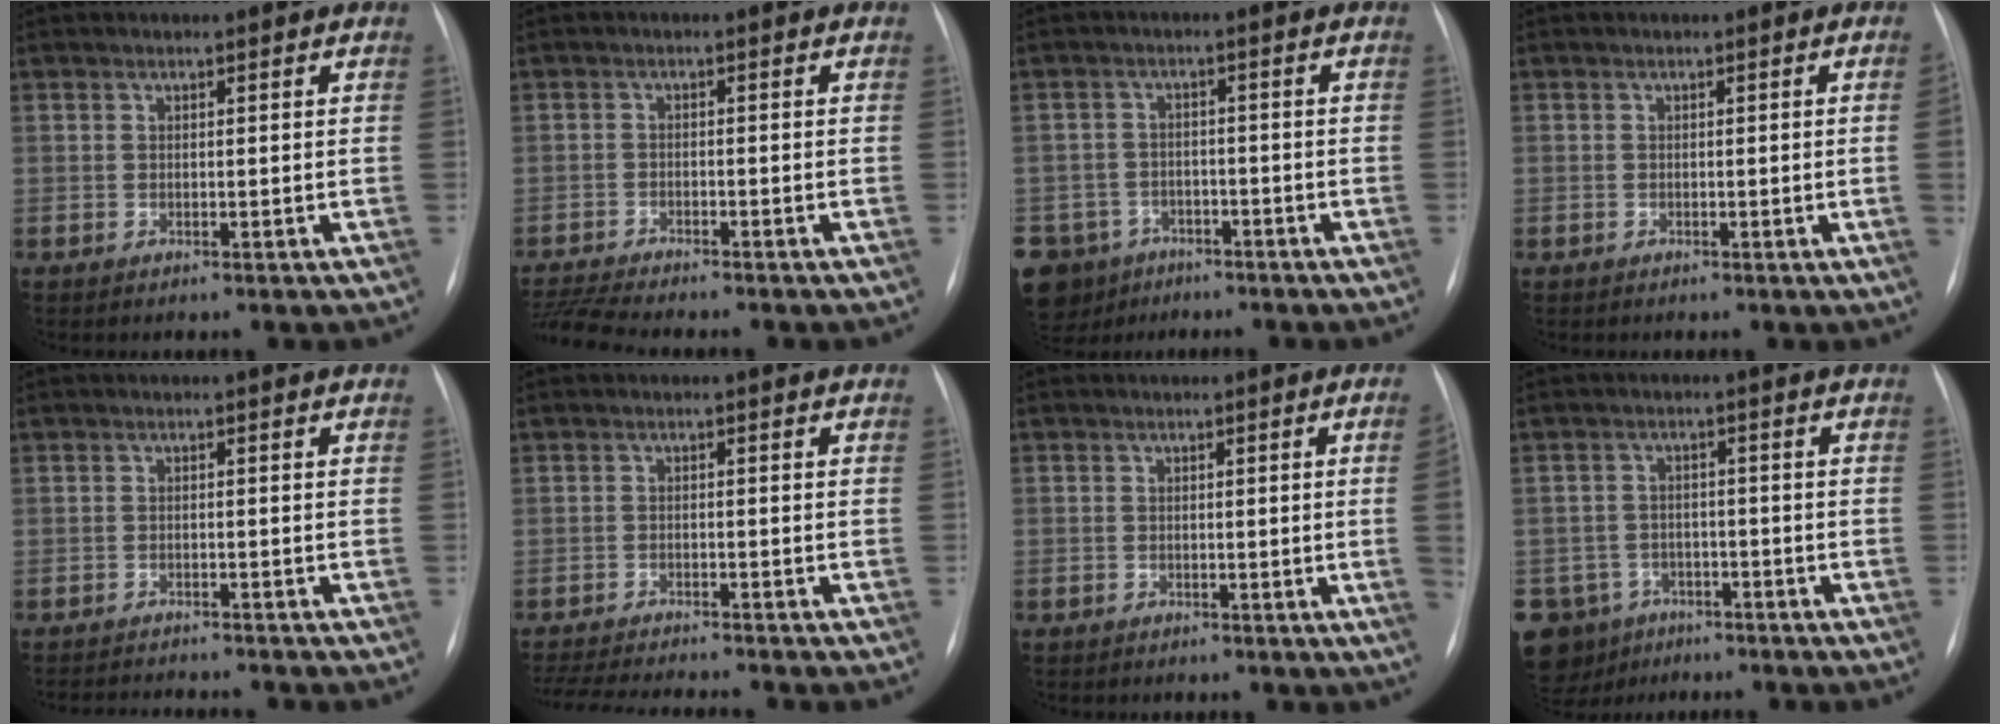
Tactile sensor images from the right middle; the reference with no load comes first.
{"total": 7.5, "force": [-7.0, -0.2, 2.8], "torque": [-0.055, -0.015, -0.114]}
{"total": 12.1, "force": [-7.6, 9.0, 2.9], "torque": [-0.092, 0.004, -0.108]}
{"total": 1.5, "force": [-0.2, -0.5, 1.4], "torque": [-0.021, 0.000, 0.000]}
{"total": 7.6, "force": [-7.2, 0.7, 2.3], "torque": [-0.031, -0.009, -0.097]}
{"total": 10.6, "force": [-9.6, 0.2, 4.4], "torque": [-0.070, -0.015, -0.148]}
{"total": 2.8, "force": [-0.5, -0.6, 2.7], "torque": [-0.037, -0.002, -0.005]}
{"total": 10.7, "force": [-6.6, 8.2, 1.9], "torque": [-0.058, 0.012, -0.092]}